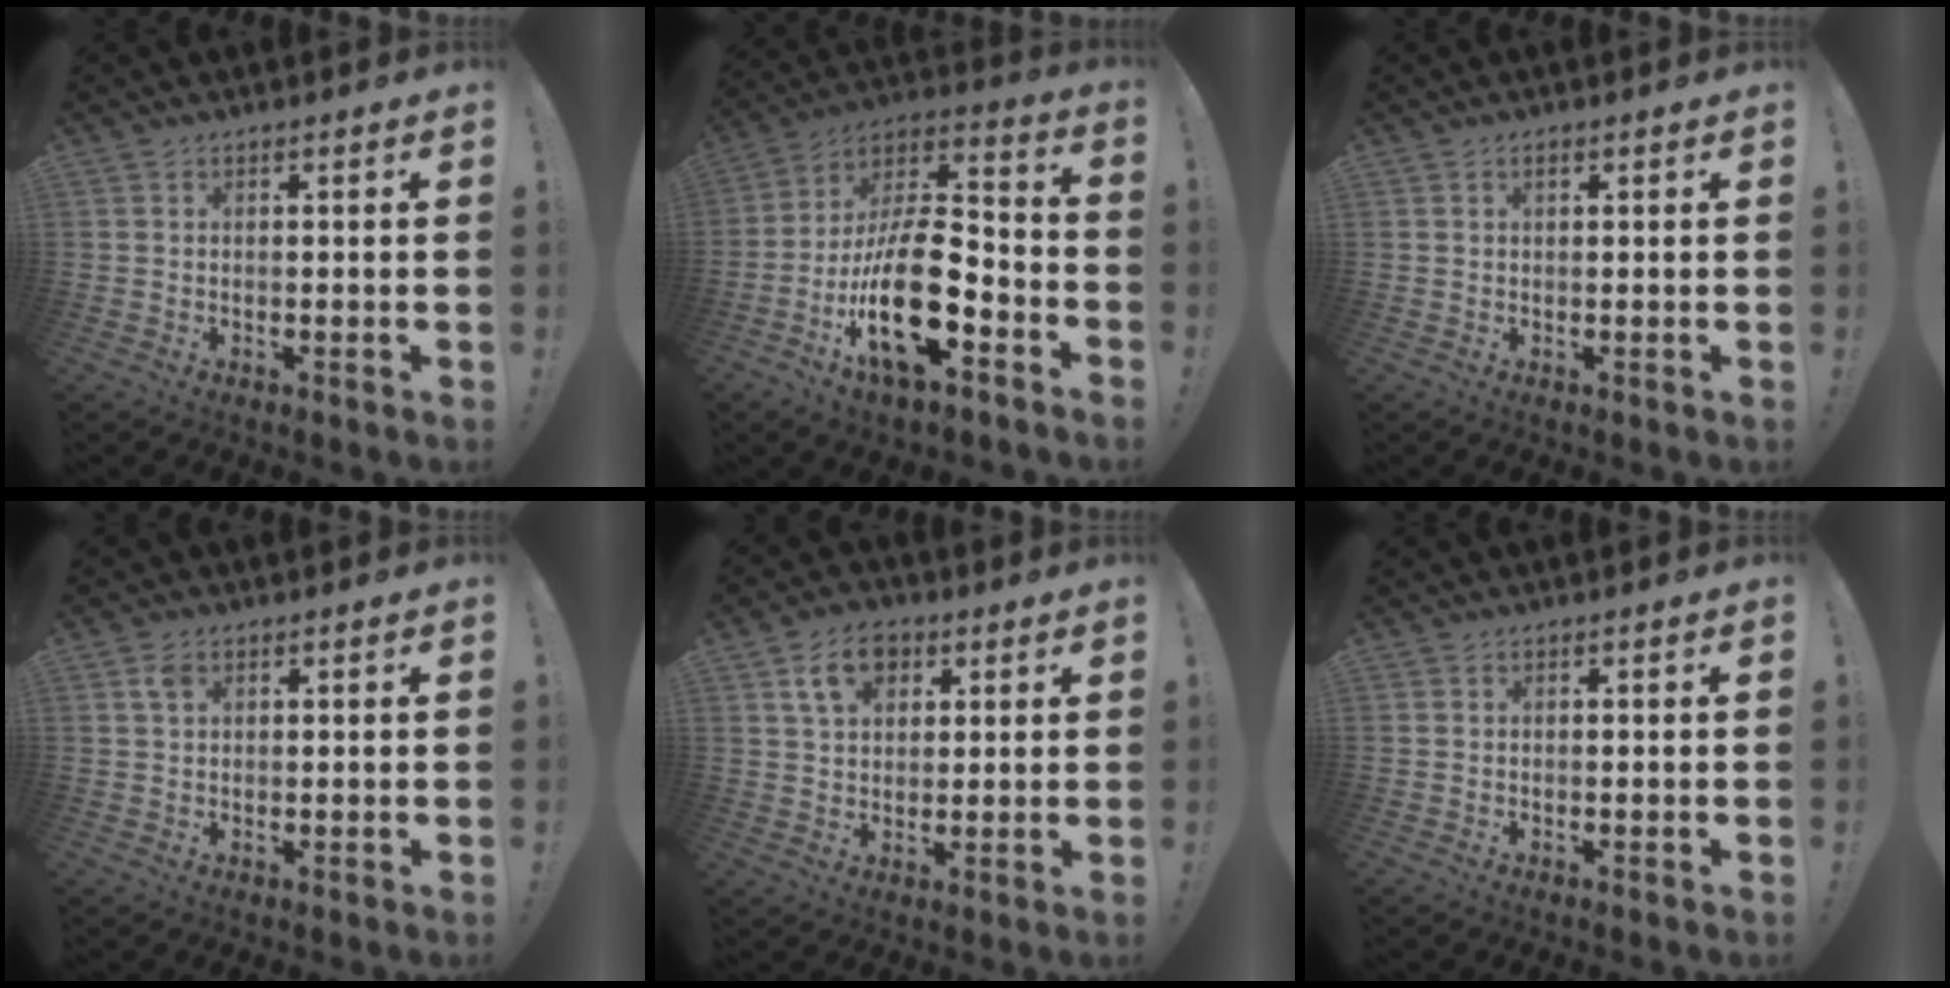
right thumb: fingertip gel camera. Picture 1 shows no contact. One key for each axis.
{"total": 21.8, "fx": -7.9, "fy": 9.4, "fz": 18.0, "tx": -0.341, "ty": 0.037, "tz": -0.126}
{"total": 0.8, "fx": 0.4, "fy": 0.3, "fz": 0.6, "tx": -0.011, "ty": 0.002, "tz": 0.007}
{"total": 2.8, "fx": 1.3, "fy": 1.7, "fz": 1.8, "tx": -0.029, "ty": 0.000, "tz": 0.022}
{"total": 9.8, "fx": 4.6, "fy": 6.7, "fz": 5.5, "tx": -0.086, "ty": 0.001, "tz": 0.087}
{"total": 0.0}